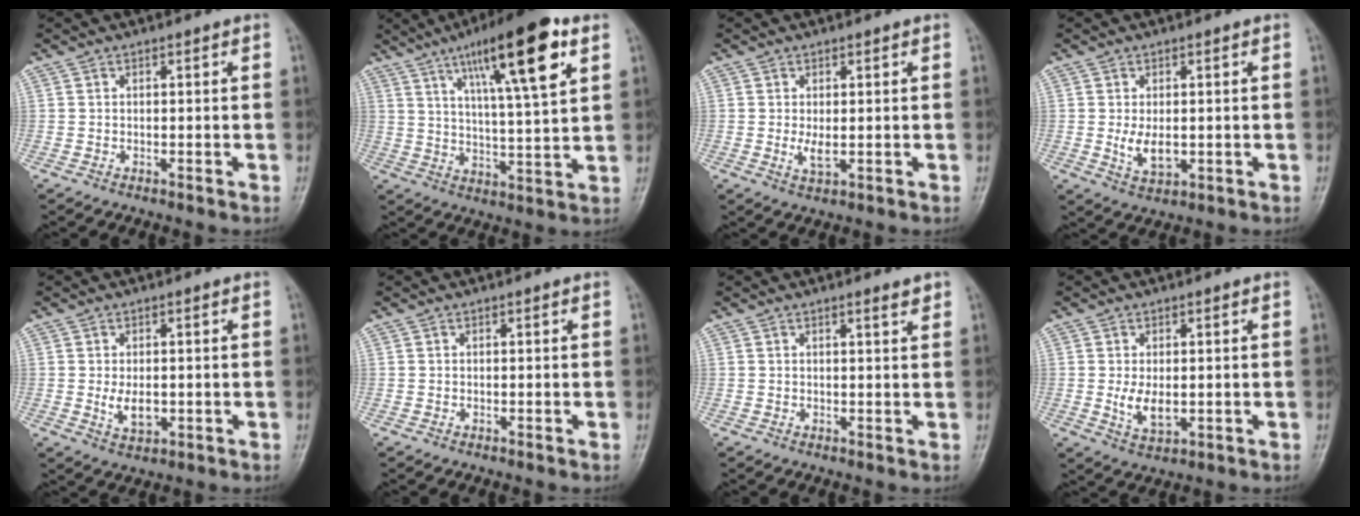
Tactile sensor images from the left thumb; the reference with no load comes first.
{"total": 17.9, "force": [8.7, 3.4, 15.2], "torque": [-0.235, -0.023, 0.140]}
{"total": 2.7, "force": [0.0, 1.0, 2.5], "torque": [-0.049, -0.007, 0.005]}
{"total": 4.7, "force": [-0.2, 2.5, 3.9], "torque": [-0.065, -0.010, 0.003]}
{"total": 4.3, "force": [-0.4, 2.5, 3.5], "torque": [-0.053, -0.007, 0.001]}
{"total": 0.0}
{"total": 1.8, "force": [1.3, 0.1, 1.2], "torque": [-0.016, -0.009, 0.019]}
{"total": 4.8, "force": [-0.2, 2.5, 4.1], "torque": [-0.070, -0.011, 0.004]}